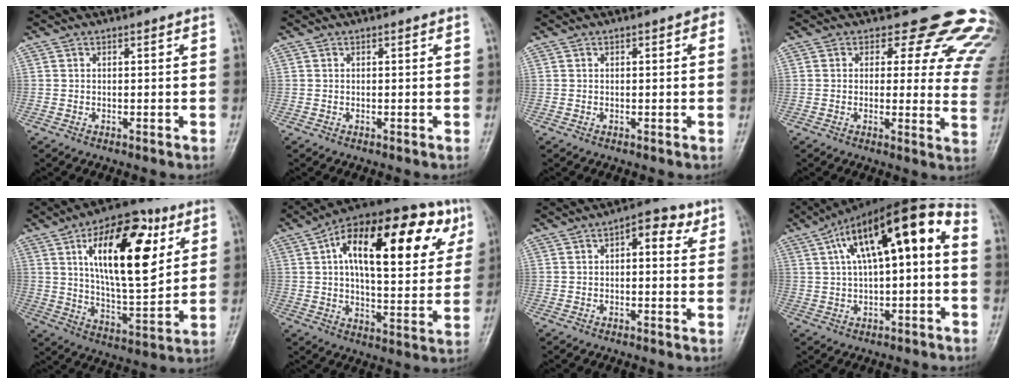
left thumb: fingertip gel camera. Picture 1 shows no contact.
{"total": 0.0}
{"total": 2.4, "force": [0.6, 1.0, 2.1], "torque": [-0.022, 0.009, 0.002]}
{"total": 16.5, "force": [13.9, 7.1, 5.4], "torque": [0.000, -0.099, 0.123]}
{"total": 21.4, "force": [7.7, 9.2, 17.8], "torque": [-0.251, -0.030, 0.123]}
{"total": 26.5, "force": [9.4, 11.7, 21.9], "torque": [-0.293, 0.021, 0.130]}
{"total": 5.7, "force": [2.2, 2.8, 4.4], "torque": [-0.035, 0.006, 0.018]}
{"total": 17.0, "force": [2.9, 6.2, 15.5], "torque": [-0.236, 0.055, 0.036]}